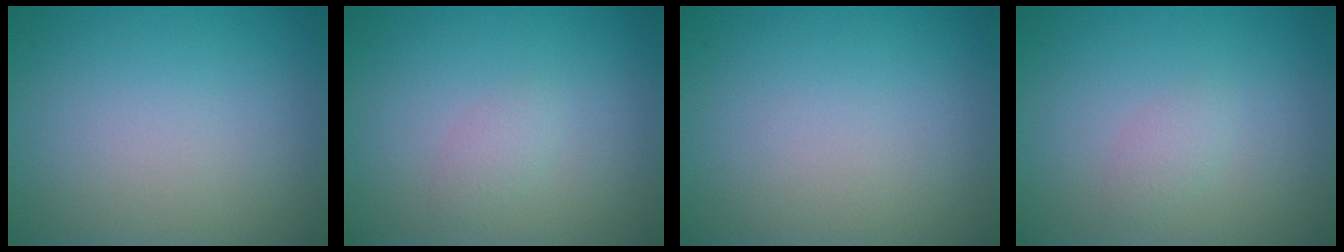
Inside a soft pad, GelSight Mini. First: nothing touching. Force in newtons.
{"total": 1.2, "press": 1.2, "slide": 0.1}
{"total": 0.0}
{"total": 1.2, "press": 1.2, "slide": 0.1}